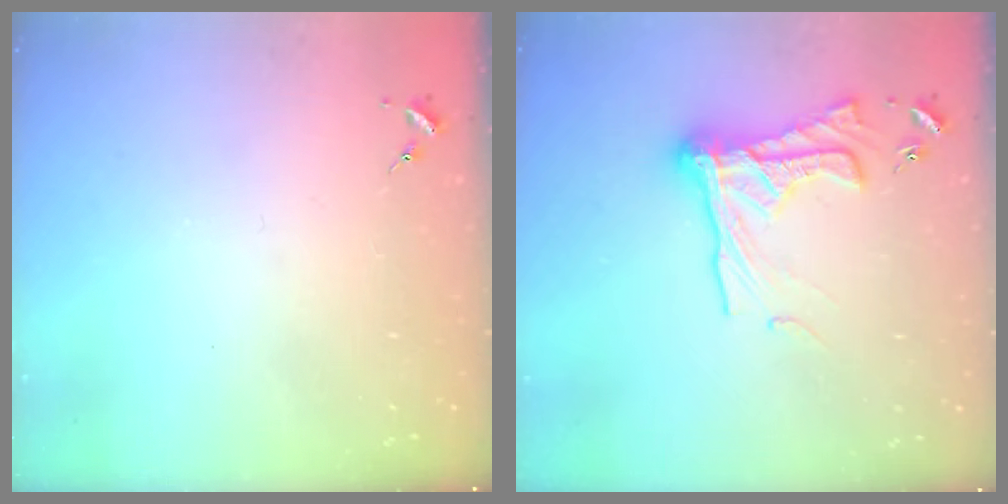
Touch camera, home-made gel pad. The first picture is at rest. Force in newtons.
{"total": 16.5, "press": 16.4, "slide": 1.5}